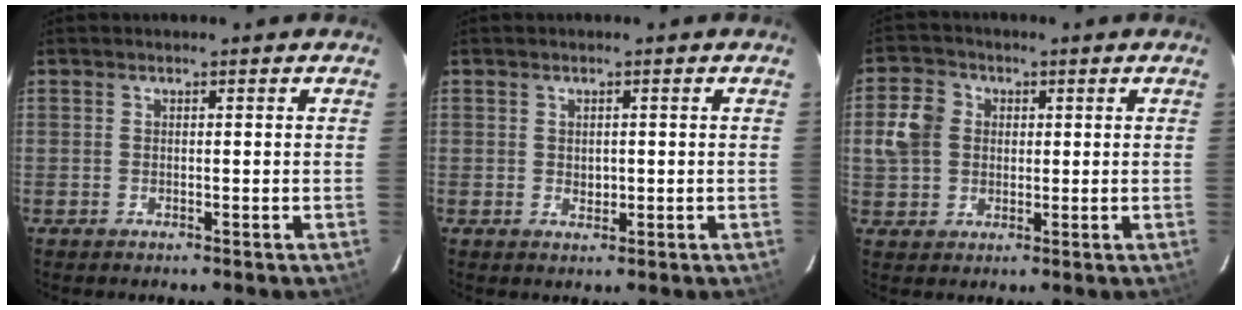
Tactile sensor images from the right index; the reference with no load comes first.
{"total": 1.6, "force": [0.0, 1.4, 0.9], "torque": [-0.012, 0.000, 0.003]}
{"total": 7.9, "force": [1.0, 6.9, 3.6], "torque": [-0.077, 0.023, 0.017]}